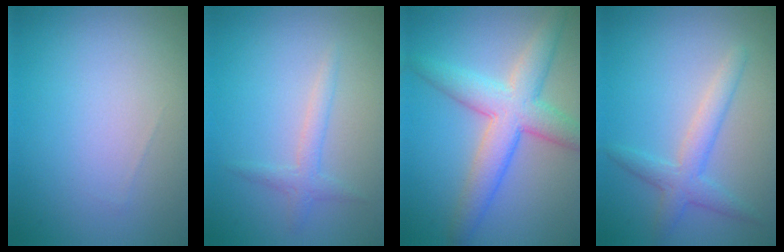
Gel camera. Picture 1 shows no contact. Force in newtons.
{"total": 1.7, "press": 1.7, "slide": 0.1}
{"total": 6.0, "press": 6.0, "slide": 0.1}
{"total": 3.0, "press": 3.0, "slide": 0.1}